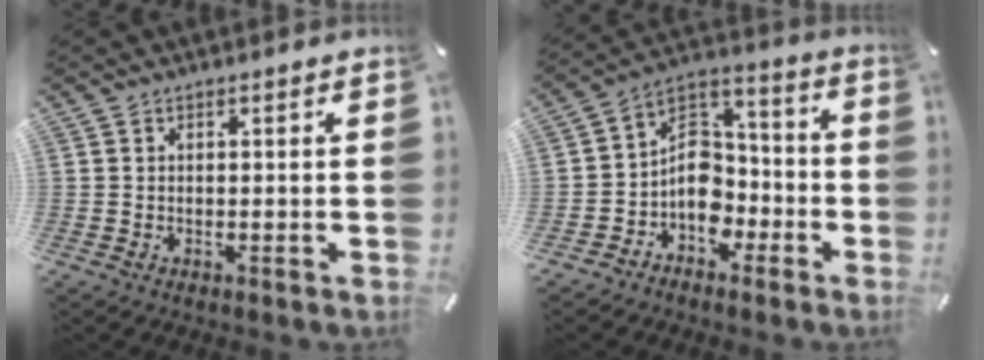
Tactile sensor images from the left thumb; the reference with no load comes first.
{"total": 10.7, "force": [-3.8, 9.0, 4.4], "torque": [-0.074, 0.018, -0.066]}